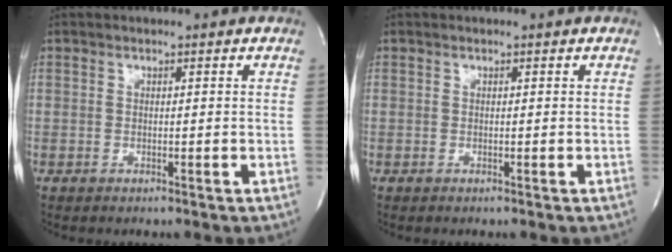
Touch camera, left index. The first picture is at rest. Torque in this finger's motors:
{"motor_torque": [-0.02, 0.02, 0.00, 0.00]}